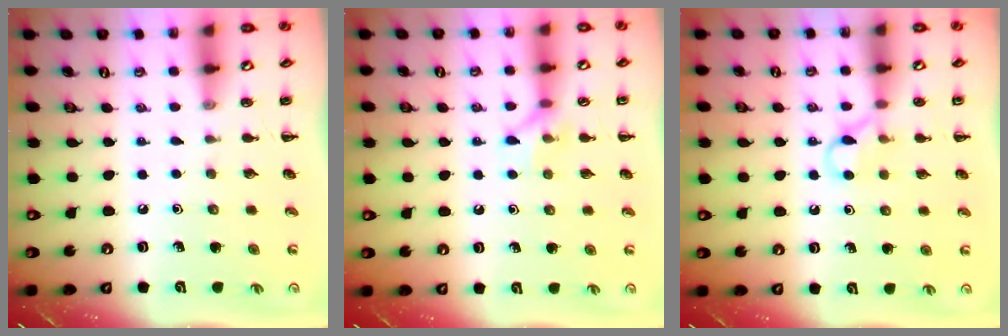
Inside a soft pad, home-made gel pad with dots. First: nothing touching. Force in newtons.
{"total": 7.1, "press": 7.1, "slide": 0.8}
{"total": 6.1, "press": 5.9, "slide": 1.7}